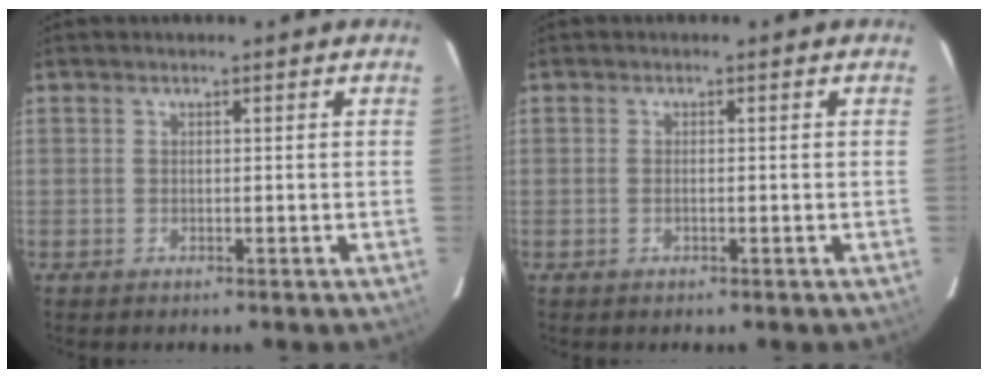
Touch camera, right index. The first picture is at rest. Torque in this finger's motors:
{"motor_torque": [-0.18, 0.09, -0.02, -0.01]}